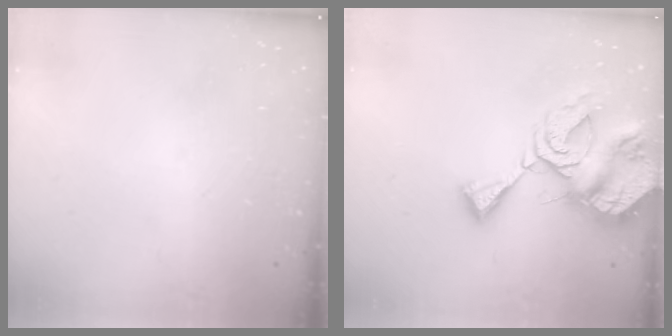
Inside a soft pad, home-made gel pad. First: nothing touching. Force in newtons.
{"total": 11.0, "press": 10.9, "slide": 1.4}